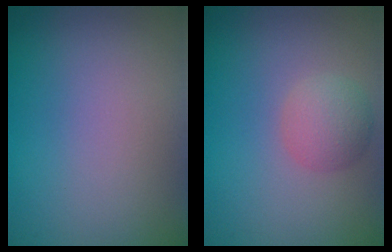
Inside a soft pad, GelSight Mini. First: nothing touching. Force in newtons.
{"total": 2.6, "press": 2.6, "slide": 0.1}